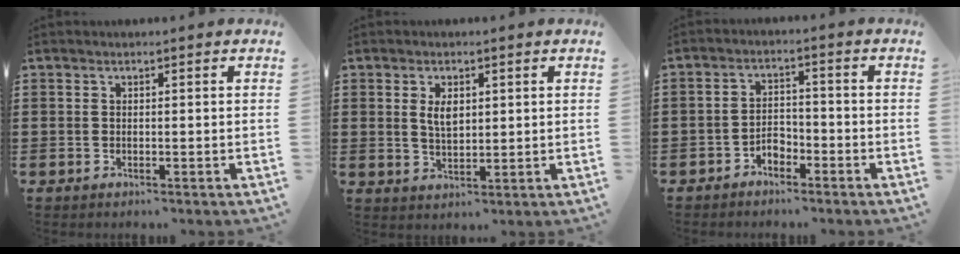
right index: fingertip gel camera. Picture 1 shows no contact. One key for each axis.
{"total": 3.5, "fx": 1.2, "fy": 1.8, "fz": 2.8, "tx": -0.051, "ty": 0.005, "tz": 0.018}
{"total": 2.7, "fx": -2.2, "fy": 1.3, "fz": 1.1, "tx": -0.025, "ty": 0.006, "tz": -0.045}